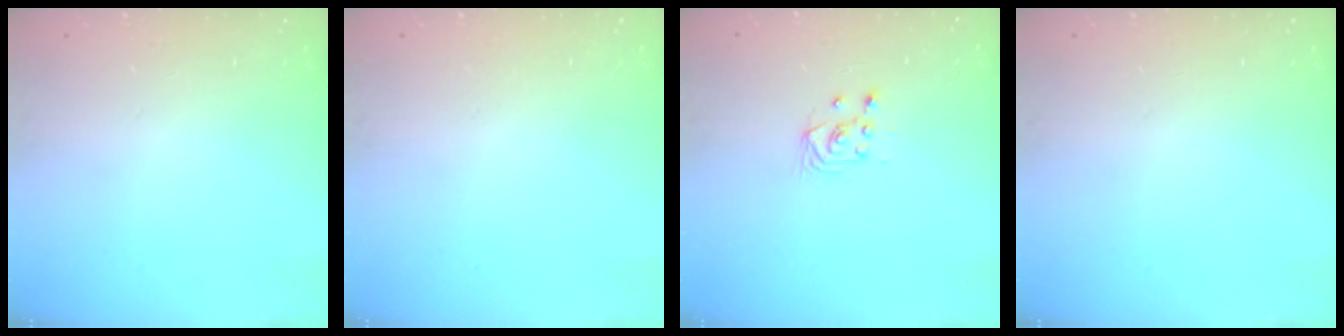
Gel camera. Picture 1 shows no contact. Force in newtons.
{"total": 0.0}
{"total": 2.9, "press": 2.6, "slide": 1.3}
{"total": 0.0}